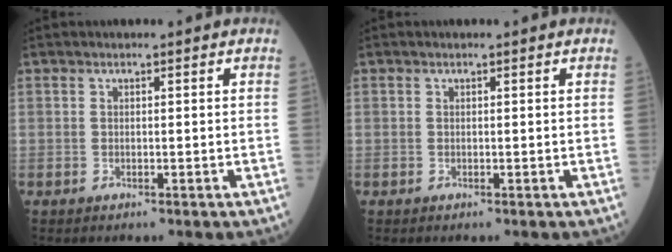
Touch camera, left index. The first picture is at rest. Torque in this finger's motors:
{"motor_torque": [0.25, -0.02, 0.03, 0.01]}